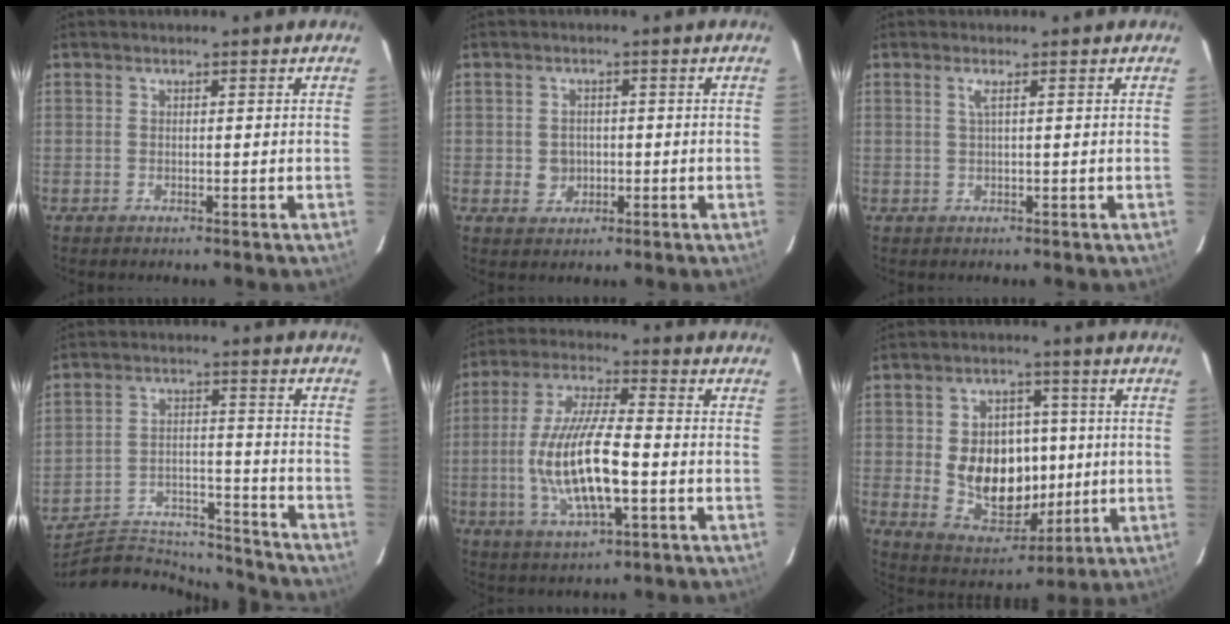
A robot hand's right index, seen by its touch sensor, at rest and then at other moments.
{"total": 3.4, "force": [-0.4, 3.2, 1.1], "torque": [-0.023, 0.006, 0.001]}
{"total": 1.2, "force": [0.4, -0.4, 1.1], "torque": [-0.020, 0.001, 0.005]}
{"total": 18.8, "force": [-17.9, 4.5, 3.6], "torque": [-0.080, 0.027, -0.259]}
{"total": 15.5, "force": [-3.0, 4.5, 14.6], "torque": [-0.296, -0.008, -0.049]}
{"total": 14.6, "force": [-0.5, 10.9, 9.7], "torque": [-0.192, 0.000, 0.018]}